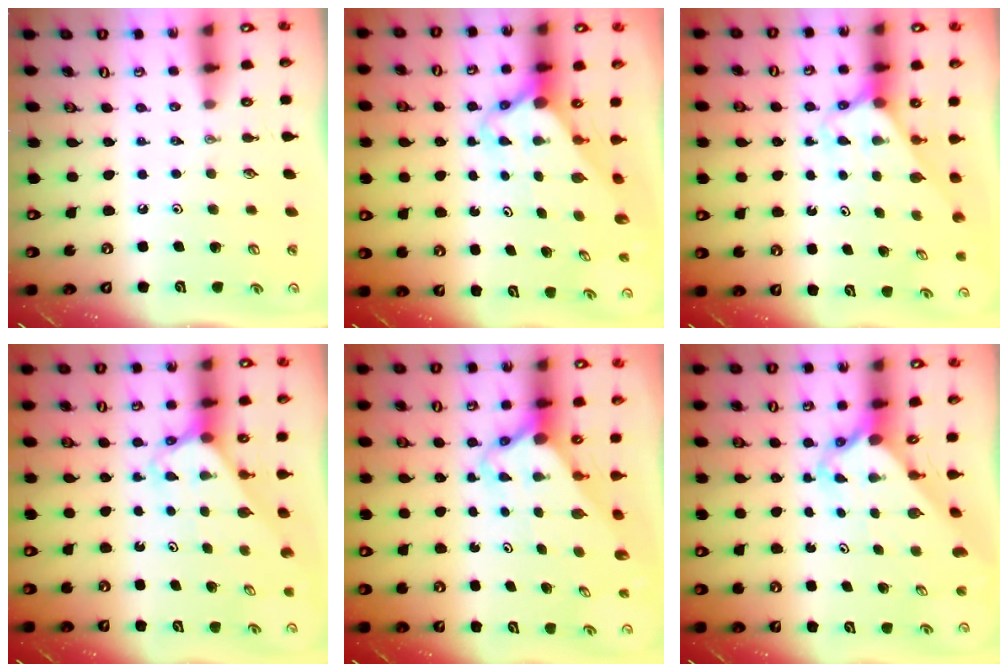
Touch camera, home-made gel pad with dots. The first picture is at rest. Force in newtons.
{"total": 3.8, "press": 3.8, "slide": 0.3}
{"total": 2.5, "press": 2.5, "slide": 0.2}
{"total": 2.6, "press": 2.6, "slide": 0.2}
{"total": 3.8, "press": 3.8, "slide": 0.3}
{"total": 2.8, "press": 2.8, "slide": 0.3}